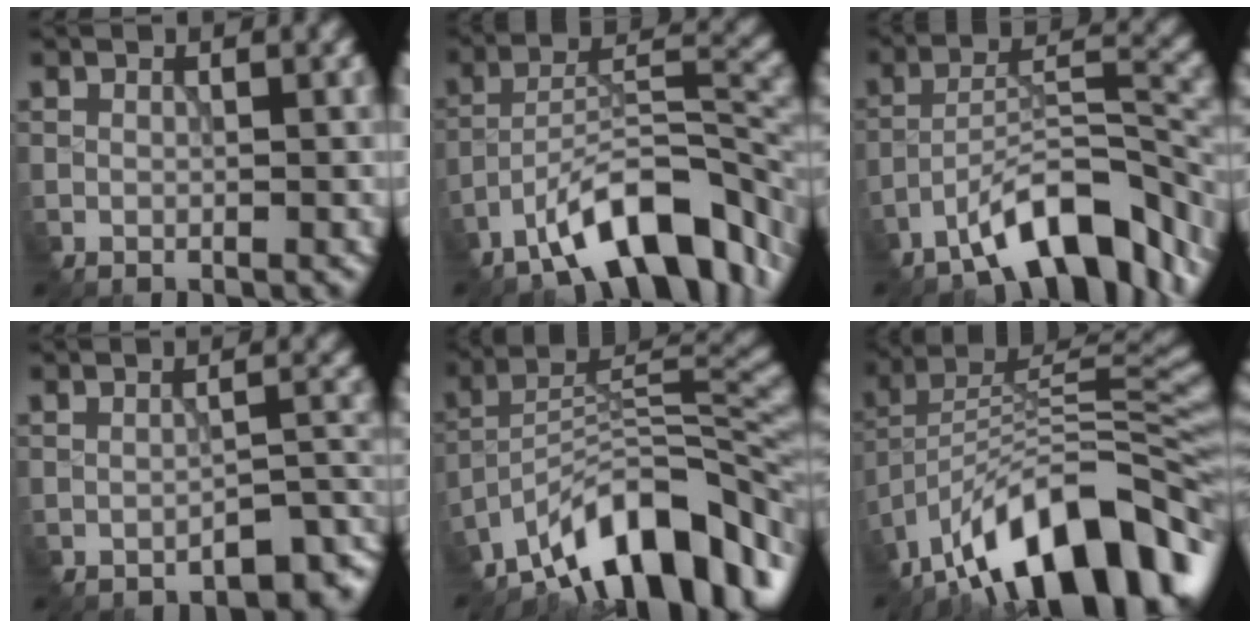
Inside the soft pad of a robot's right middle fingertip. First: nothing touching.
{"total": 10.5, "force": [-7.1, 3.6, 6.9], "torque": [-0.108, 0.008, -0.129]}
{"total": 9.3, "force": [-6.8, 2.7, 5.7], "torque": [-0.092, 0.010, -0.118]}
{"total": 3.7, "force": [-3.2, 0.9, 1.7], "torque": [-0.024, 0.006, -0.043]}
{"total": 11.2, "force": [-8.0, 4.3, 6.5], "torque": [-0.088, 0.020, -0.154]}
{"total": 14.4, "force": [-9.3, 5.6, 9.5], "torque": [-0.158, 0.031, -0.166]}